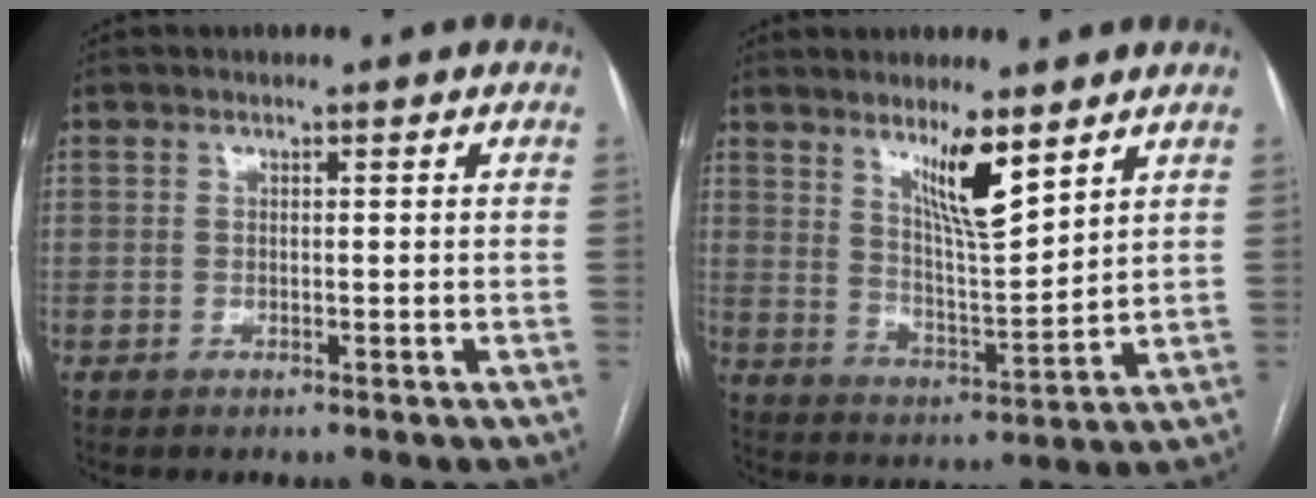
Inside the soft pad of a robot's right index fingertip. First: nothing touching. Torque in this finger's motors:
{"motor_torque": [0.96, 0.95, 0.51, 0.10]}